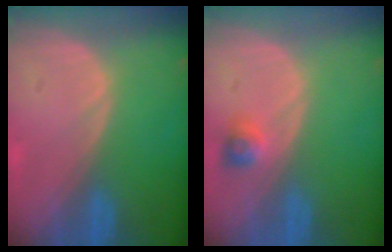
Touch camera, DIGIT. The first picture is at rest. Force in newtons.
{"total": 2.3, "press": 2.2, "slide": 0.3}